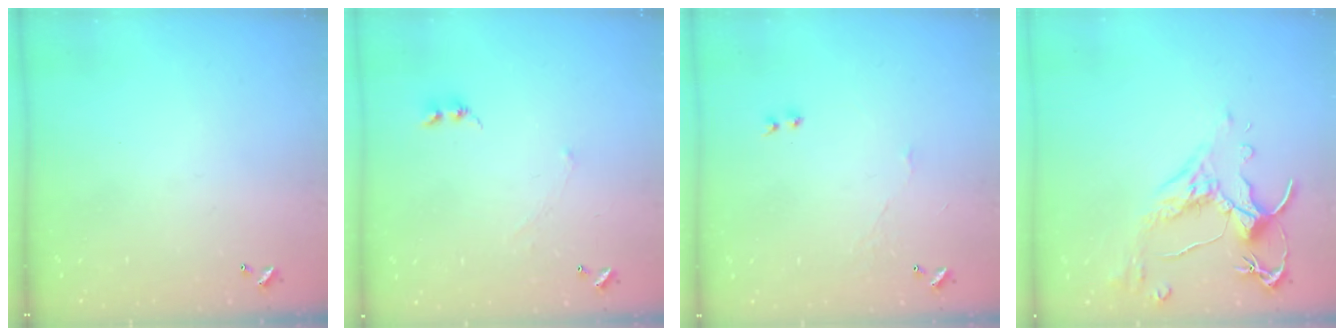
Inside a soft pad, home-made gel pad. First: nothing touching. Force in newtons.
{"total": 0.6, "press": 0.3, "slide": 0.5}
{"total": 2.4, "press": 2.3, "slide": 0.6}
{"total": 2.5, "press": 2.1, "slide": 1.3}